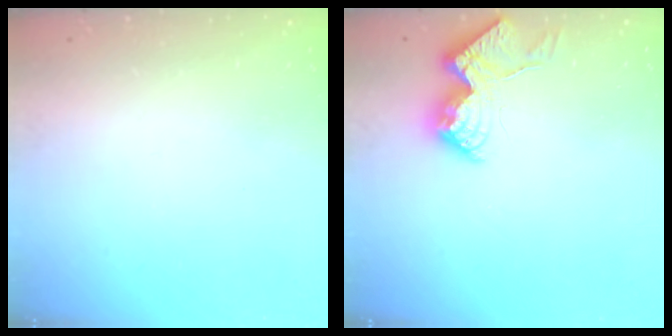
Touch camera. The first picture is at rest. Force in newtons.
{"total": 19.9, "press": 19.9, "slide": 0.4}